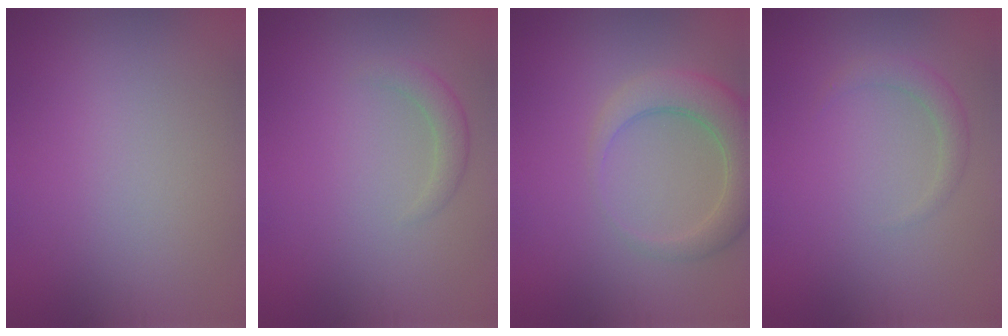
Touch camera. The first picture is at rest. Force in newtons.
{"total": 1.6, "press": 1.6, "slide": 0.1}
{"total": 4.6, "press": 4.6, "slide": 0.4}
{"total": 1.6, "press": 1.6, "slide": 0.1}